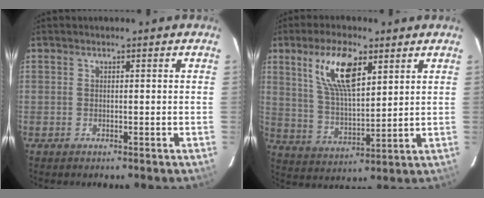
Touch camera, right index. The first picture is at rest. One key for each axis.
{"total": 12.2, "fx": 6.0, "fy": 4.5, "fz": 9.5, "tx": -0.181, "ty": 0.010, "tz": 0.122}